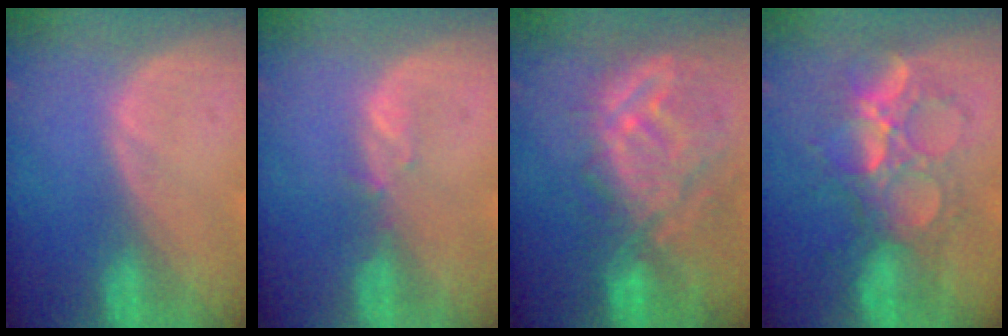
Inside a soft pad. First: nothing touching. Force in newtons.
{"total": 1.1, "press": 1.1, "slide": 0.2}
{"total": 11.2, "press": 10.4, "slide": 4.3}
{"total": 8.9, "press": 8.5, "slide": 2.8}